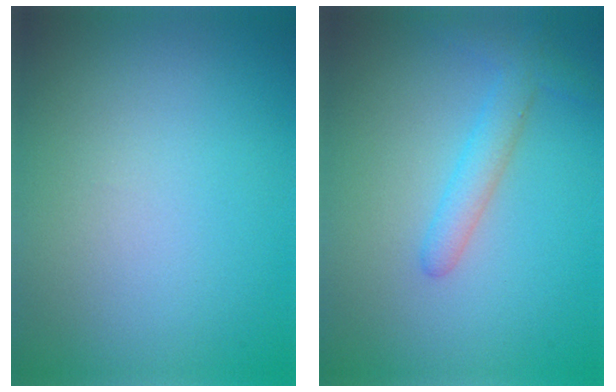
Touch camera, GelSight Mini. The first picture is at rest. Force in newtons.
{"total": 2.4, "press": 2.4, "slide": 0.1}